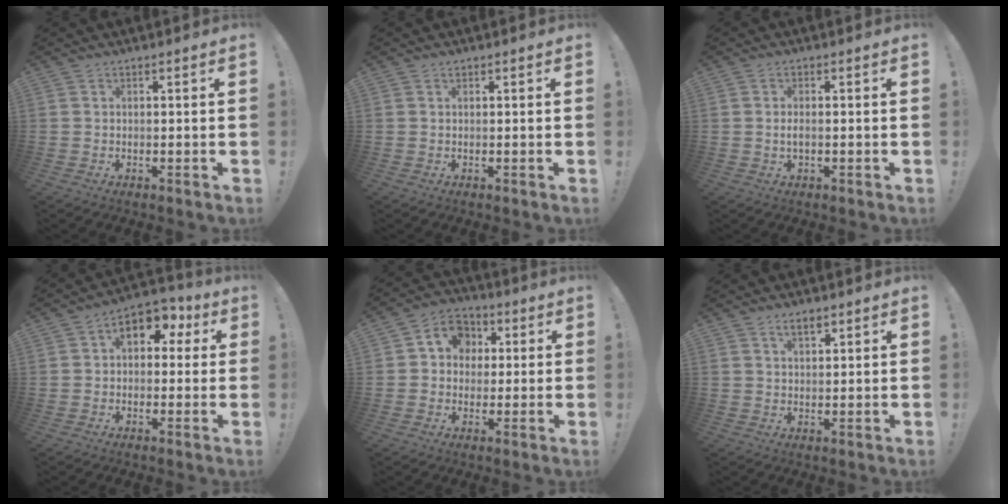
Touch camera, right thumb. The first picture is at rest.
{"total": 0.0}
{"total": 2.1, "force": [-0.5, 0.8, 1.8], "torque": [-0.039, 0.007, -0.008]}
{"total": 8.6, "force": [2.5, 6.0, 5.6], "torque": [-0.075, -0.001, 0.049]}
{"total": 8.3, "force": [1.3, 7.6, 3.1], "torque": [-0.046, 0.002, 0.032]}
{"total": 3.3, "force": [2.1, 1.3, 2.2], "torque": [-0.032, -0.008, 0.035]}